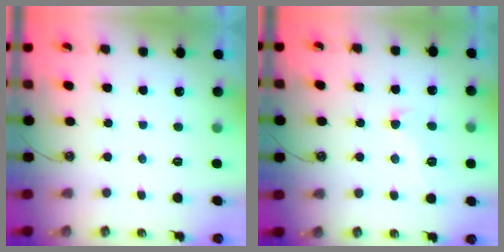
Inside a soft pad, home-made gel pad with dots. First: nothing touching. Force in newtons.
{"total": 1.6, "press": 1.4, "slide": 0.8}